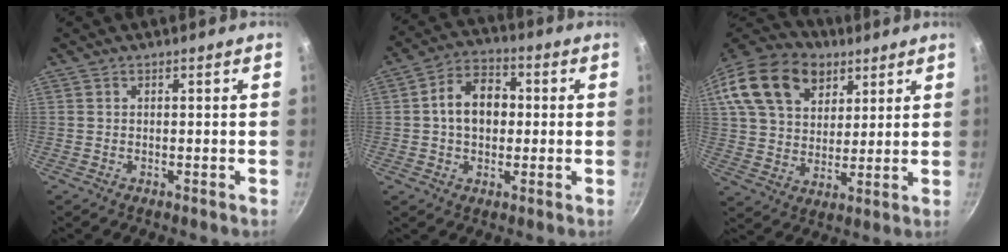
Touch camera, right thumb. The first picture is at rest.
{"total": 10.0, "force": [0.5, 7.2, 6.9], "torque": [-0.081, 0.022, -0.004]}
{"total": 21.9, "force": [10.8, 14.9, 11.9], "torque": [-0.217, 0.003, 0.191]}